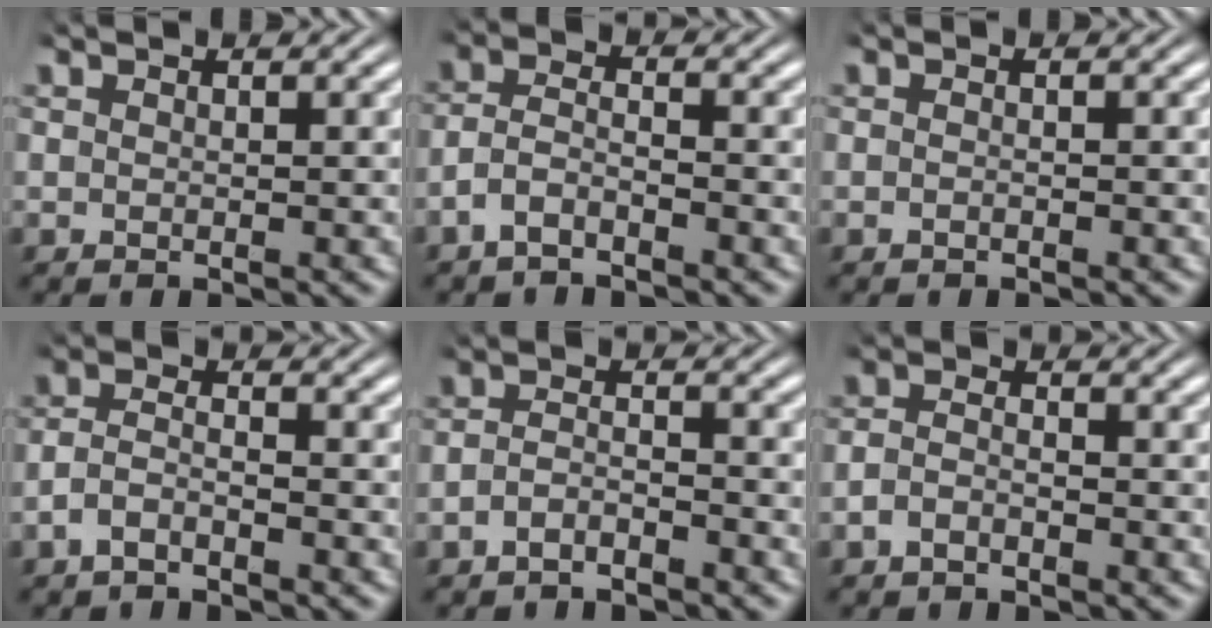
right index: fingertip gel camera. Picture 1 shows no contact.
{"total": 3.6, "force": [-2.2, 2.2, 1.8], "torque": [-0.048, -0.015, -0.036]}
{"total": 0.6, "force": [-0.5, 0.0, 0.3], "torque": [-0.007, 0.004, -0.012]}
{"total": 3.1, "force": [-1.9, 1.8, 1.8], "torque": [-0.045, -0.013, -0.030]}
{"total": 2.8, "force": [-2.3, 1.0, 1.1], "torque": [-0.024, -0.010, -0.039]}
{"total": 2.2, "force": [-1.5, 1.1, 1.1], "torque": [-0.032, -0.010, -0.023]}